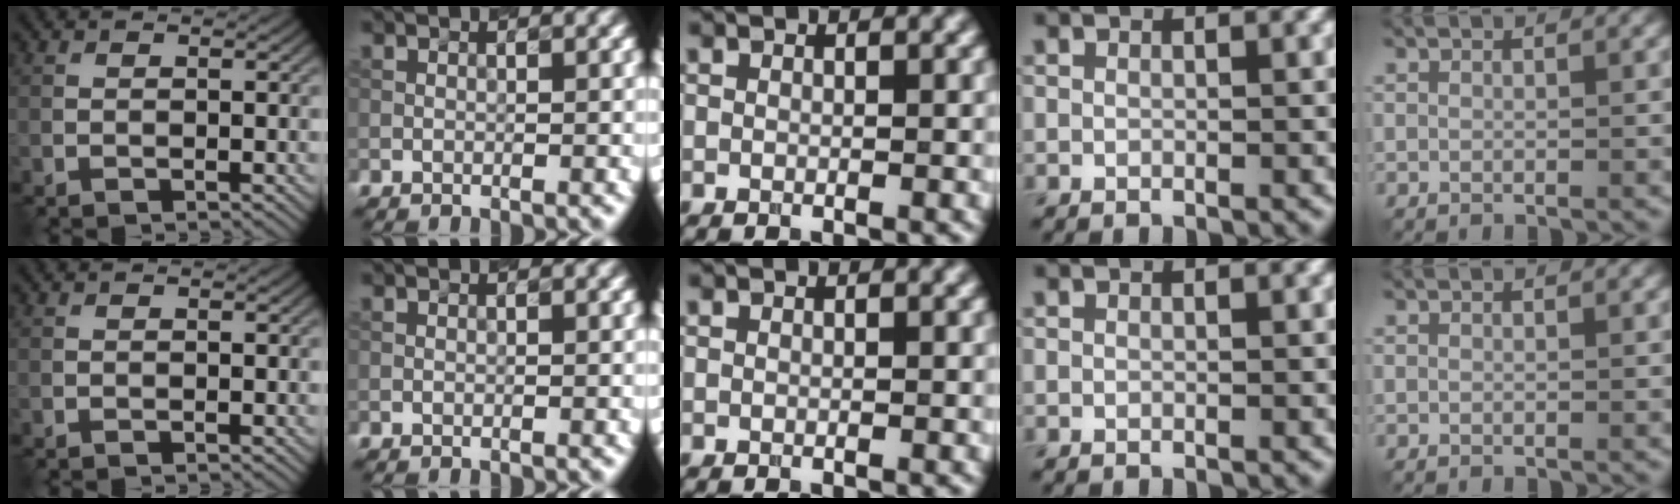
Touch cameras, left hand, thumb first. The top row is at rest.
{}